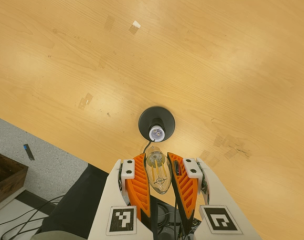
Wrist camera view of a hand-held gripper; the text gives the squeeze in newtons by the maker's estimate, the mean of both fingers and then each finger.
{"total": 21.8, "left": 24.6, "right": 19.0}